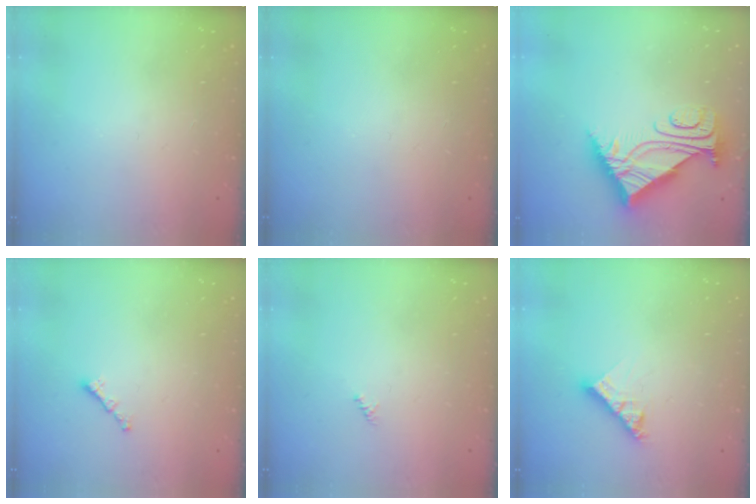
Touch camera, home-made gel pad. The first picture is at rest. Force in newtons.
{"total": 0.0}
{"total": 10.8, "press": 10.7, "slide": 0.9}
{"total": 0.8, "press": 0.7, "slide": 0.4}
{"total": 0.0}
{"total": 8.8, "press": 8.7, "slide": 0.8}